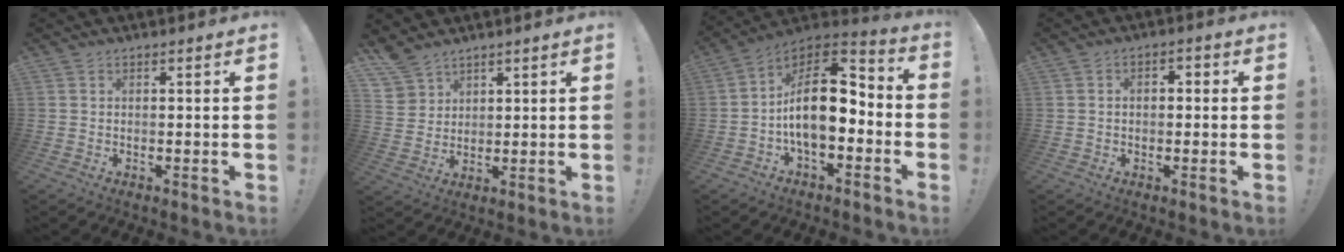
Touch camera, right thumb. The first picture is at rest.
{"total": 6.3, "force": [4.9, 3.8, 0.7], "torque": [-0.019, -0.039, 0.098]}
{"total": 16.4, "force": [-1.2, 8.9, 13.7], "torque": [-0.230, 0.009, -0.017]}
{"total": 2.6, "force": [-0.9, 1.8, 1.7], "torque": [-0.015, 0.007, -0.021]}